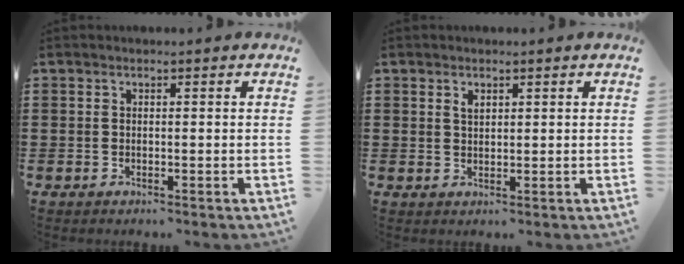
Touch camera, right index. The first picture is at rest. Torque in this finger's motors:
{"motor_torque": [0.03, 0.02, 0.10, 0.03]}